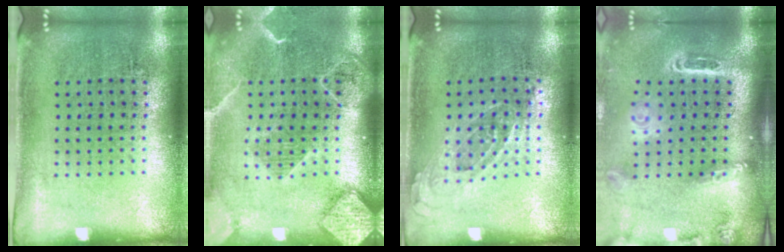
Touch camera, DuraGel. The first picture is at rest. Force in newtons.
{"total": 2.1, "press": 1.9, "slide": 0.9}
{"total": 0.7, "press": 0.7, "slide": 0.3}
{"total": 2.7, "press": 1.9, "slide": 1.9}